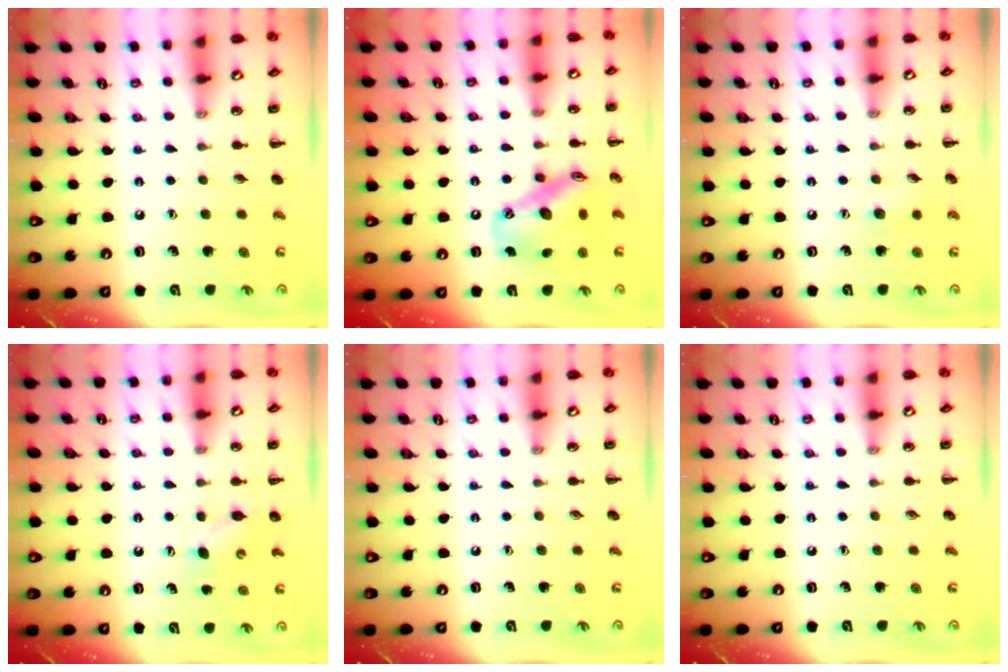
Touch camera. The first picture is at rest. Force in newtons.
{"total": 15.2, "press": 14.7, "slide": 3.6}
{"total": 5.4, "press": 5.3, "slide": 1.2}
{"total": 3.7, "press": 3.6, "slide": 0.6}
{"total": 0.0}
{"total": 0.0}